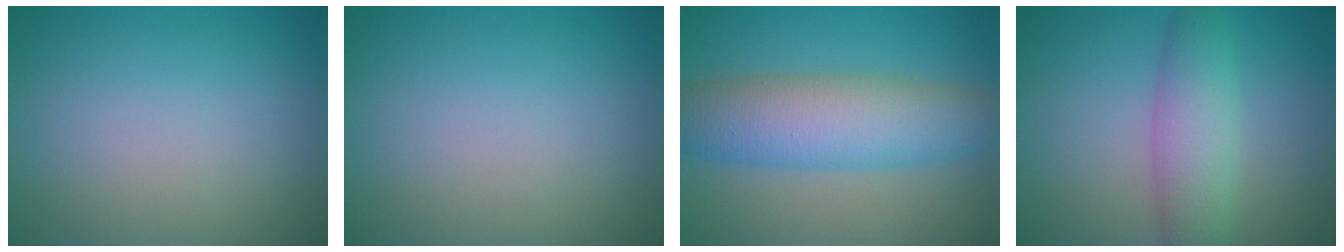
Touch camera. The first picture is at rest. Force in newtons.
{"total": 0.0}
{"total": 7.2, "press": 7.2, "slide": 0.1}
{"total": 4.5, "press": 4.5, "slide": 0.1}